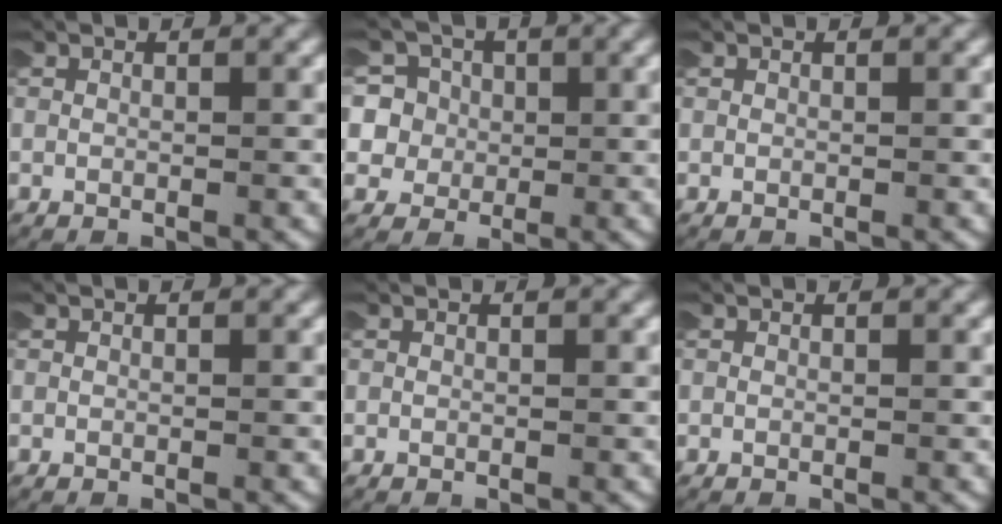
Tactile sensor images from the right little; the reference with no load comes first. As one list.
[{"total": 9.3, "force": [-1.0, 8.9, 2.6], "torque": [-0.113, -0.031, -0.024]}, {"total": 0.0}, {"total": 0.0}, {"total": 0.0}, {"total": 0.0}]